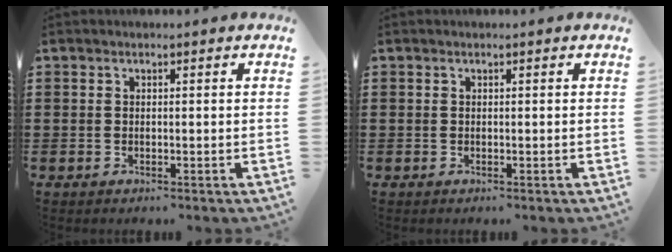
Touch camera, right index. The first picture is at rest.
{"total": 0.0}